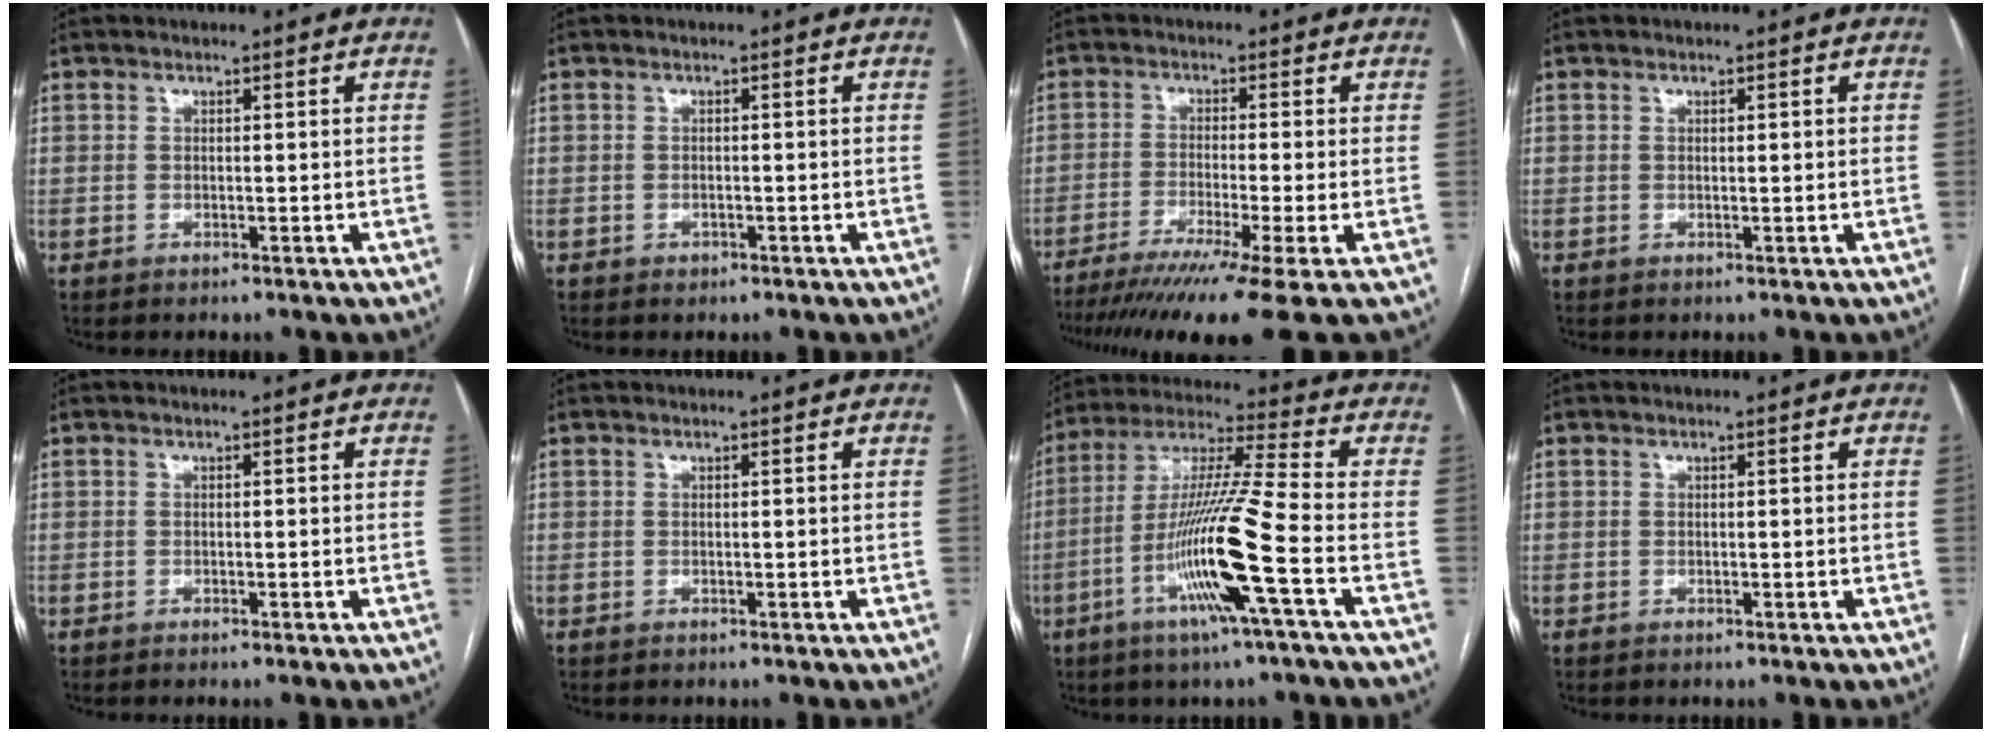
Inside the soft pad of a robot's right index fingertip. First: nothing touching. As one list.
[{"total": 0.7, "force": [-0.4, 0.6, 0.2], "torque": [-0.005, 0.002, -0.004]}, {"total": 14.2, "force": [-10.5, -1.6, 9.4], "torque": [-0.129, -0.044, -0.165]}, {"total": 0.6, "force": [0.1, 0.1, 0.6], "torque": [-0.013, 0.001, 0.003]}, {"total": 0.0}, {"total": 0.0}, {"total": 15.6, "force": [-5.4, -1.4, 14.5], "torque": [-0.288, -0.012, -0.108]}, {"total": 0.0}]